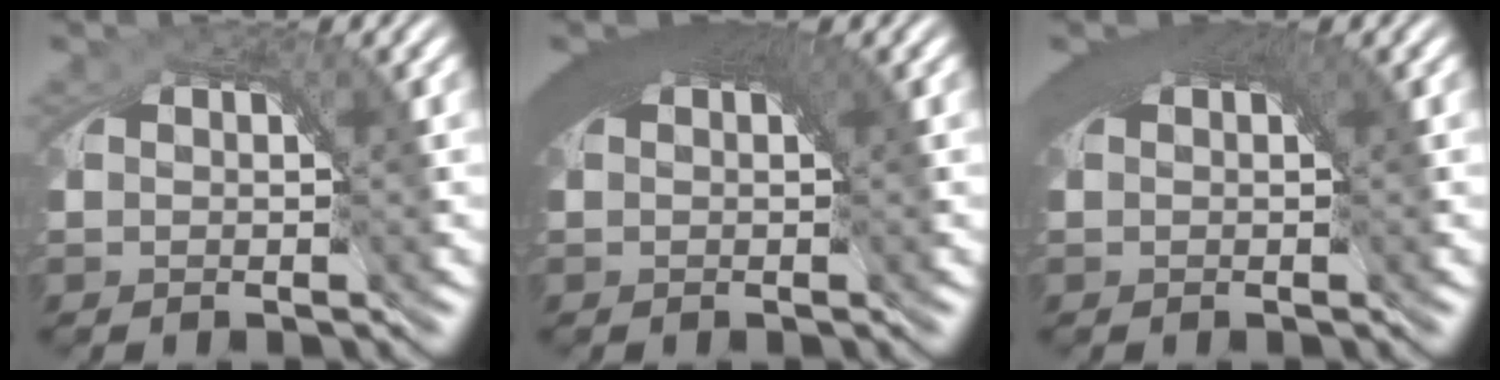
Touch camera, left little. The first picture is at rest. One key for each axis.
{"total": 6.2, "fx": 1.9, "fy": 2.2, "fz": 5.4, "tx": -0.066, "ty": 0.017, "tz": 0.021}
{"total": 4.6, "fx": 1.6, "fy": 1.6, "fz": 4.0, "tx": -0.047, "ty": 0.013, "tz": 0.018}